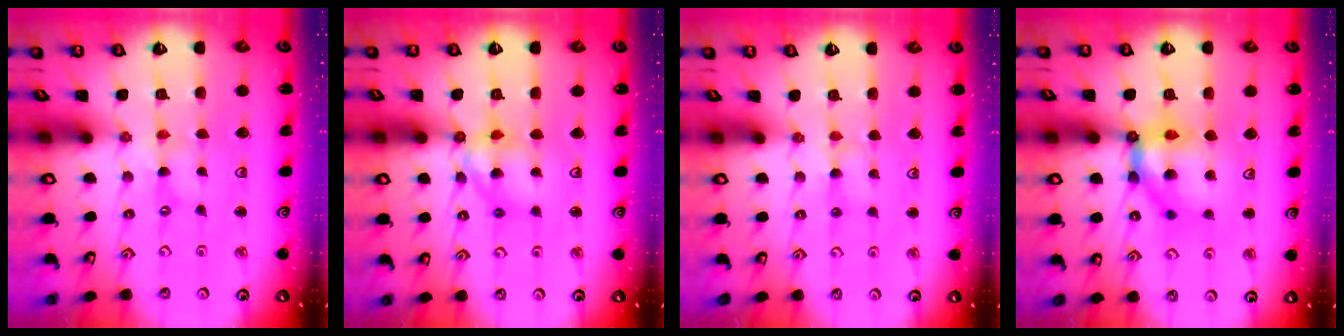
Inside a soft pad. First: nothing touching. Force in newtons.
{"total": 10.3, "press": 10.3, "slide": 1.0}
{"total": 2.9, "press": 2.9, "slide": 0.3}
{"total": 12.3, "press": 12.3, "slide": 1.2}